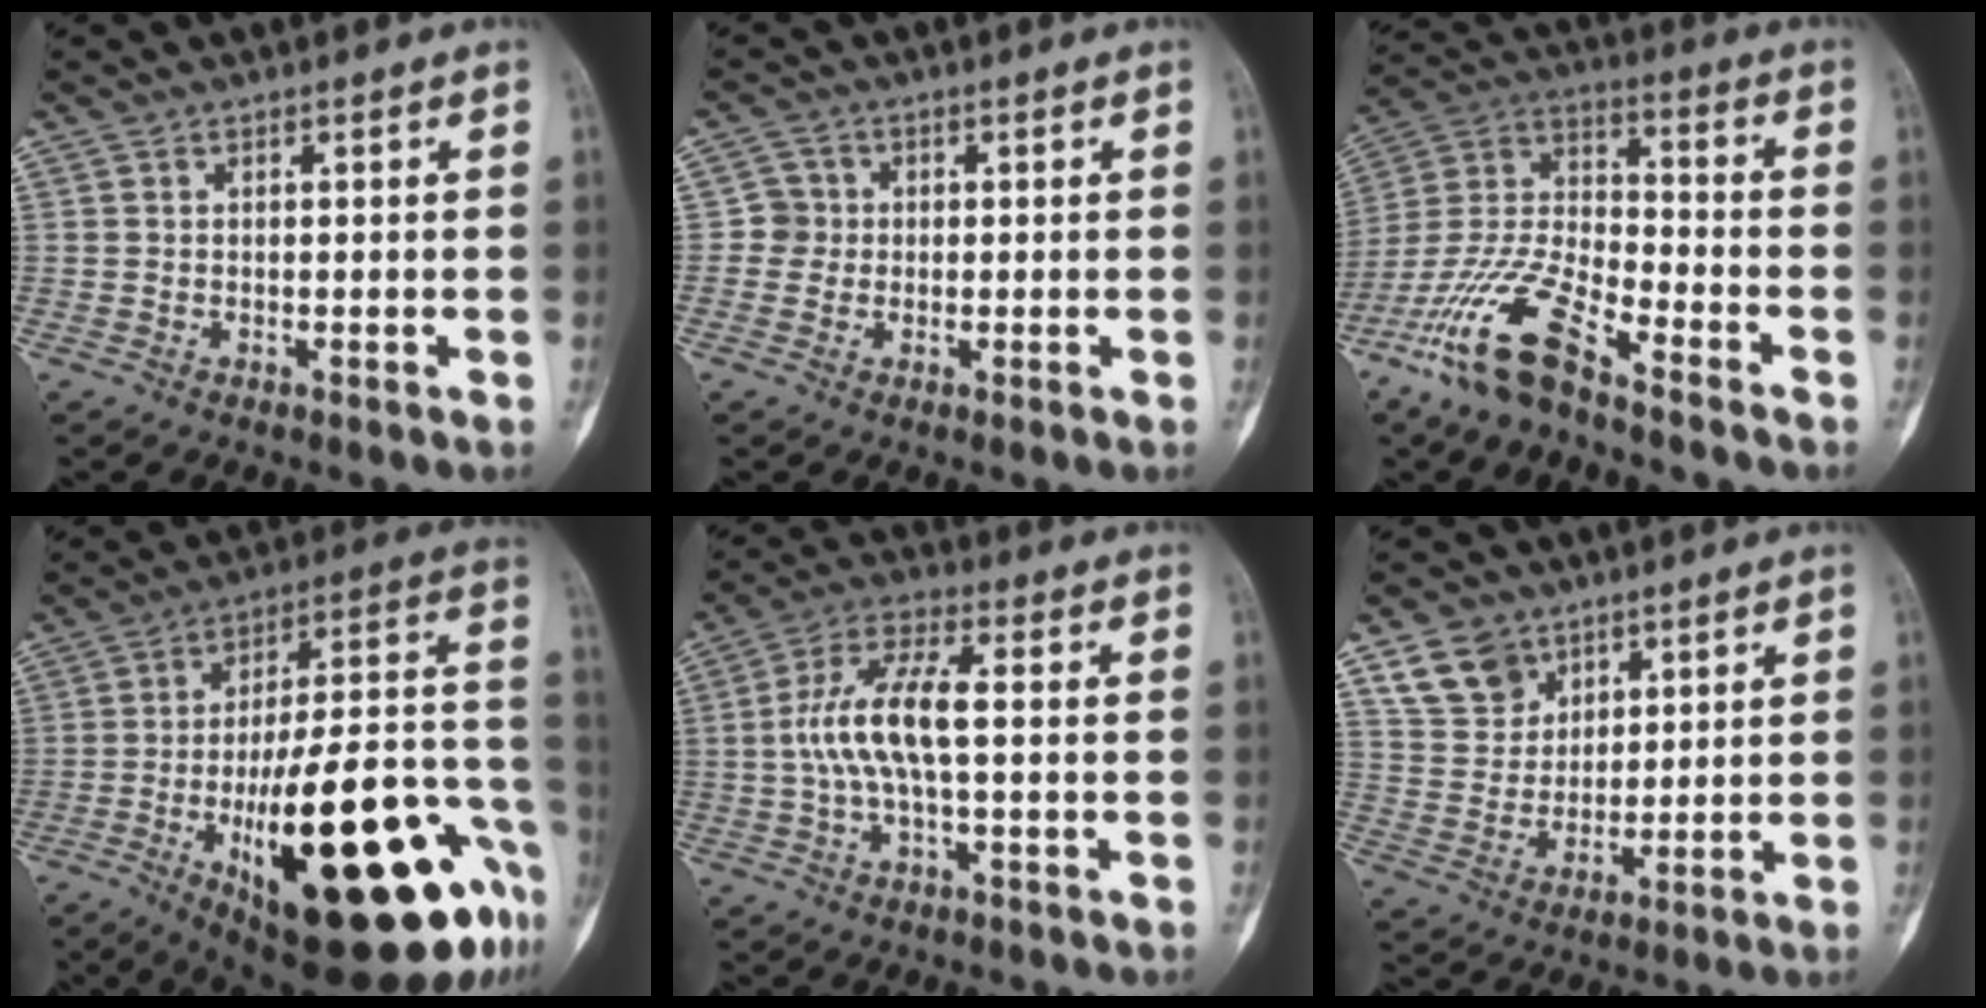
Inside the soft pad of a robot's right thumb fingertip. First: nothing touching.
{"total": 2.9, "force": [-0.1, 2.9, 0.3], "torque": [0.020, 0.010, -0.010]}
{"total": 15.3, "force": [-10.4, 4.7, 10.2], "torque": [-0.212, 0.058, -0.207]}
{"total": 35.2, "force": [-12.2, 11.3, 31.0], "torque": [-0.386, 0.031, -0.169]}
{"total": 10.5, "force": [-0.1, 3.5, 9.9], "torque": [-0.217, 0.029, -0.006]}
{"total": 8.7, "force": [5.3, 6.4, 2.8], "torque": [-0.027, -0.025, 0.109]}